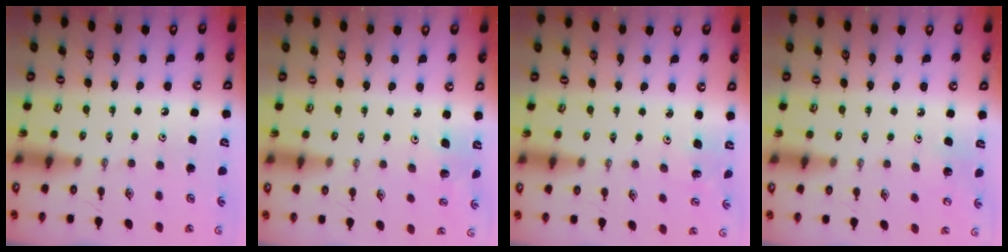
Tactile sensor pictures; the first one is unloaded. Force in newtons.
{"total": 3.0, "press": 2.2, "slide": 2.0}
{"total": 2.8, "press": 2.8, "slide": 0.3}
{"total": 4.3, "press": 4.3, "slide": 0.4}